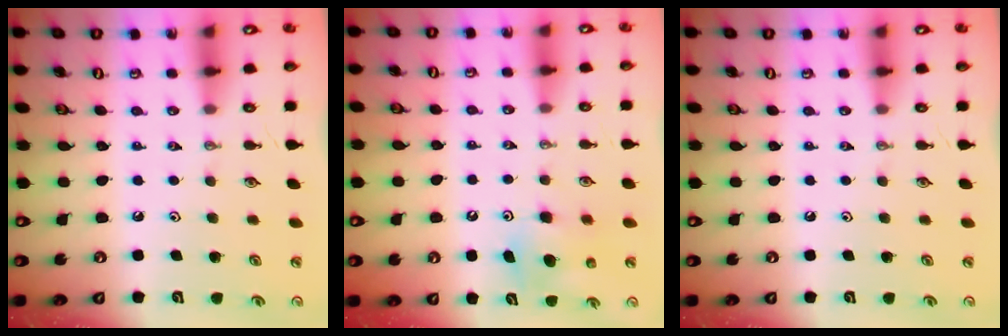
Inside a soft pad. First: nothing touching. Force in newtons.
{"total": 7.1, "press": 7.1, "slide": 0.4}
{"total": 0.0}